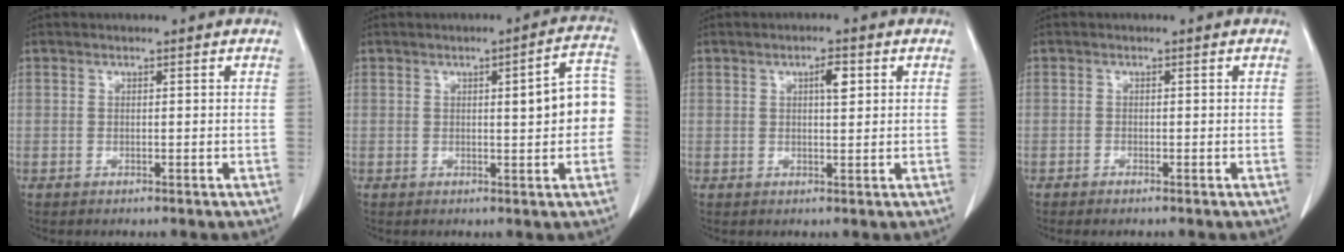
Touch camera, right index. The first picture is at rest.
{"total": 7.7, "force": [0.1, 1.4, 7.6], "torque": [-0.088, 0.024, -0.002]}
{"total": 2.7, "force": [1.0, 0.7, 2.4], "torque": [-0.040, 0.000, 0.014]}
{"total": 0.8, "force": [-0.7, 0.1, 0.4], "torque": [-0.010, -0.002, -0.010]}